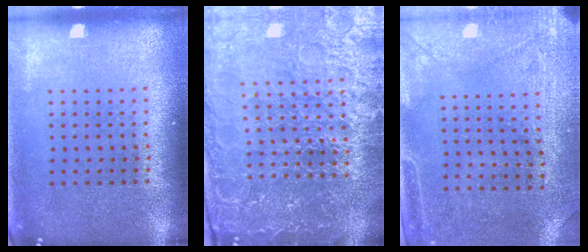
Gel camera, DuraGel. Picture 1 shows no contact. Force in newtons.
{"total": 5.2, "press": 4.8, "slide": 2.0}
{"total": 3.0, "press": 2.4, "slide": 1.8}